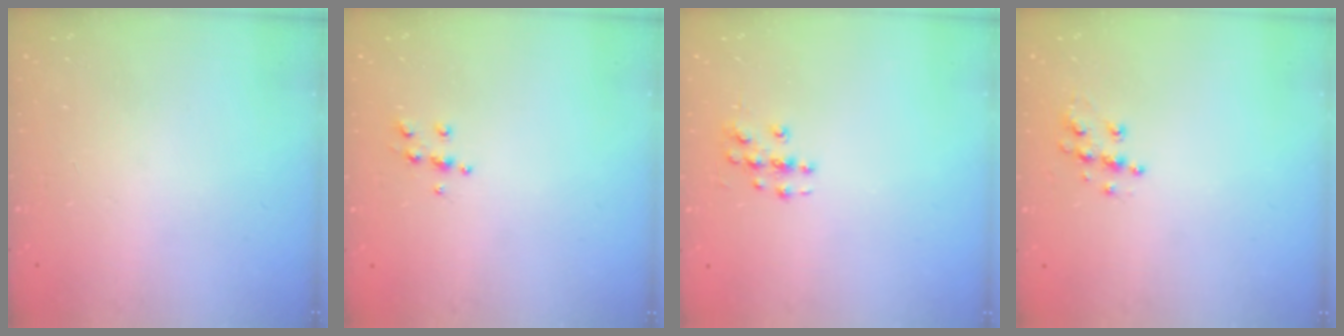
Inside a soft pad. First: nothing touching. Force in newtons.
{"total": 5.5, "press": 5.4, "slide": 0.6}
{"total": 3.6, "press": 3.6, "slide": 0.3}
{"total": 7.7, "press": 7.7, "slide": 0.3}